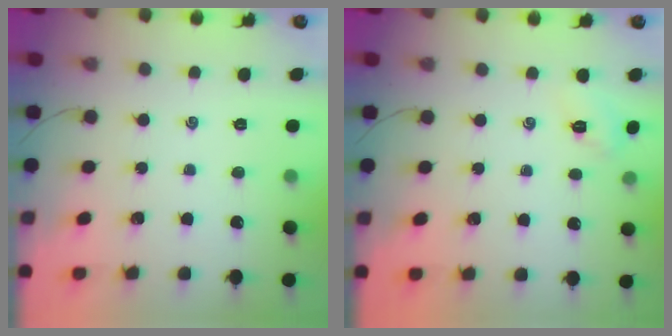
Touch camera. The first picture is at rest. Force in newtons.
{"total": 4.1, "press": 3.9, "slide": 1.3}